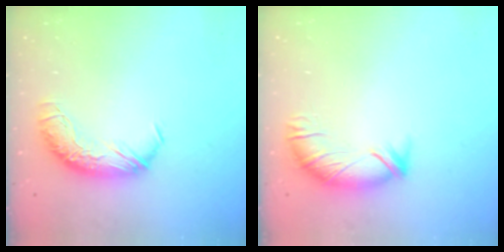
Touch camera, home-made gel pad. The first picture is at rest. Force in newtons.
{"total": 3.2, "press": 3.0, "slide": 0.8}